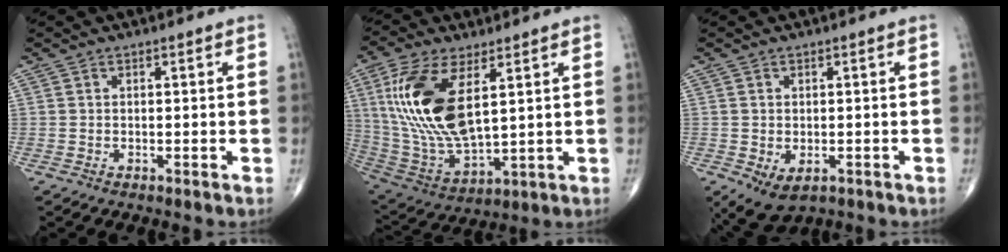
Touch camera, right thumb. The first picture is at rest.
{"total": 19.5, "force": [5.4, 8.8, 16.5], "torque": [-0.344, -0.026, 0.113]}
{"total": 6.0, "force": [-2.1, 3.9, 4.1], "torque": [-0.063, -0.001, -0.021]}